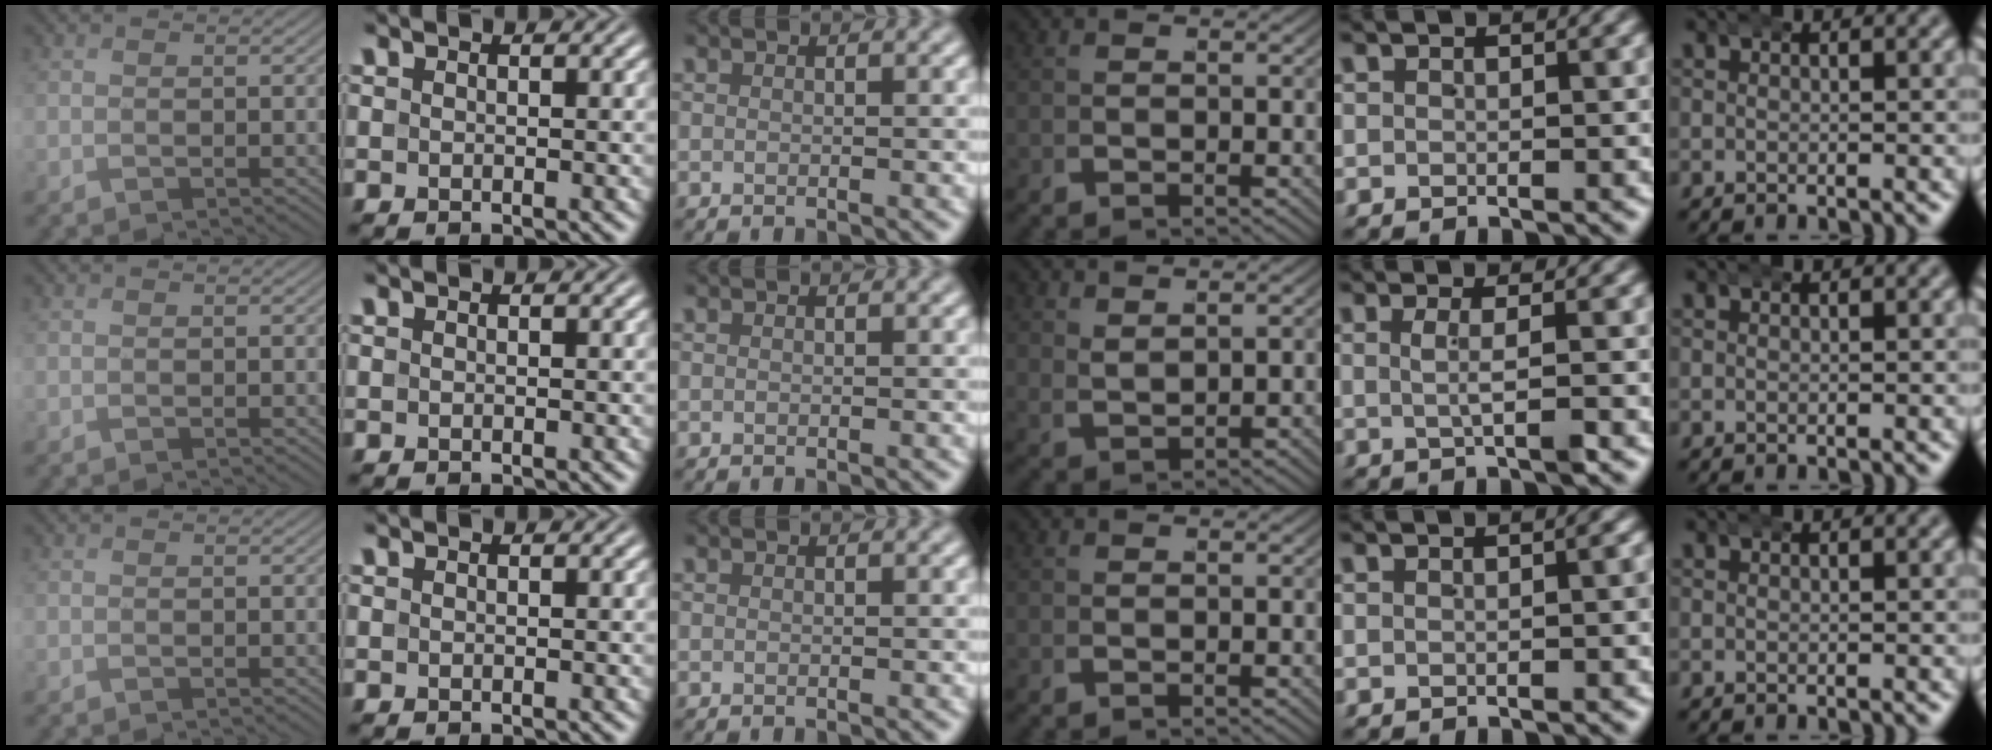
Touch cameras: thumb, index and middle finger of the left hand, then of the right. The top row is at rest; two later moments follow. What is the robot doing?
{"motion": "wrap", "object": "aluminum foil"}